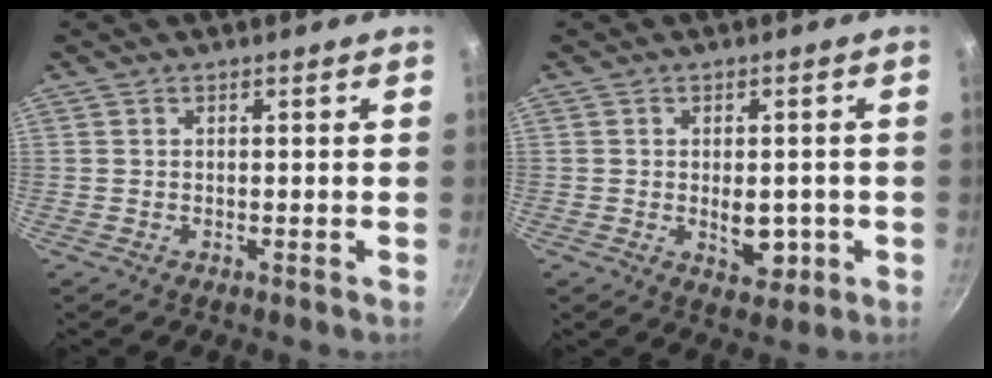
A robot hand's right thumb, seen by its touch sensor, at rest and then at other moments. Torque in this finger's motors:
{"motor_torque": [2.63, 2.38, 0.87, -0.44, 0.14]}